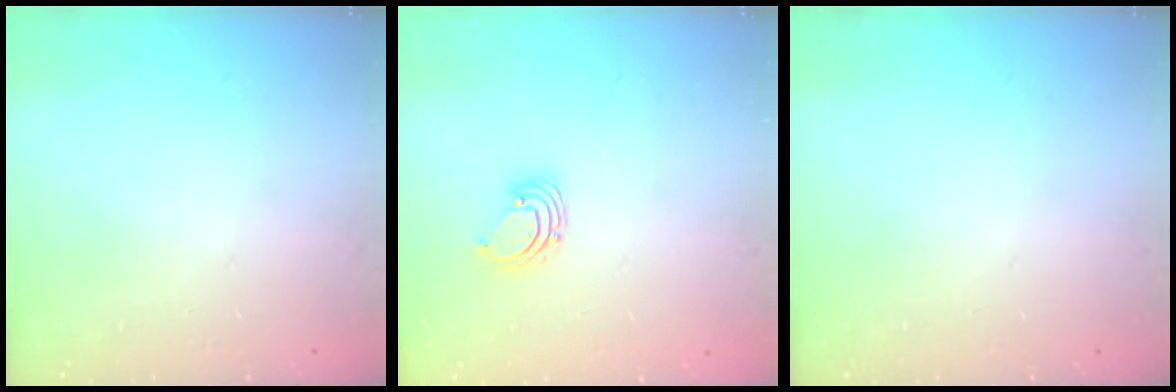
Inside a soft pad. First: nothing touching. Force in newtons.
{"total": 2.2, "press": 2.2, "slide": 0.2}
{"total": 0.0}